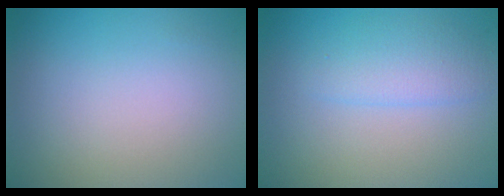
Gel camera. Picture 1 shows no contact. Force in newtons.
{"total": 2.4, "press": 2.4, "slide": 0.1}